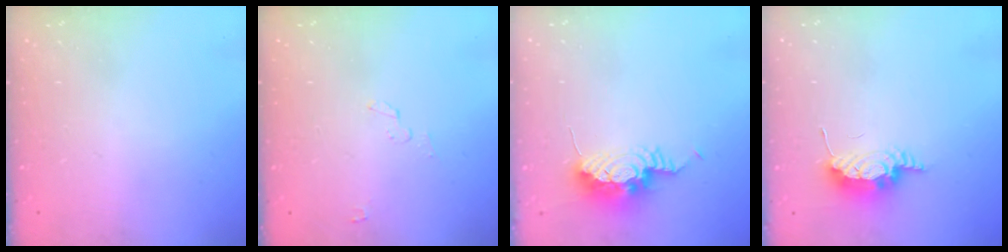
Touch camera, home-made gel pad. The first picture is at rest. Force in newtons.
{"total": 2.5, "press": 2.5, "slide": 0.3}
{"total": 10.6, "press": 10.3, "slide": 2.3}
{"total": 7.9, "press": 7.8, "slide": 1.0}